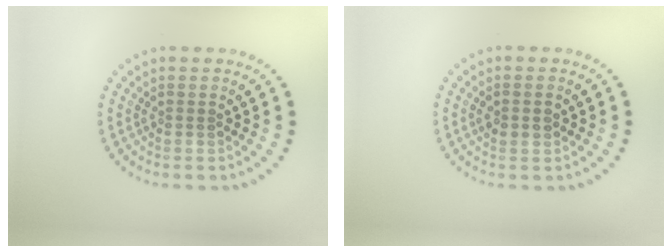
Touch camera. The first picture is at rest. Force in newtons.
{"total": 1.0, "press": 0.9, "slide": 0.2}